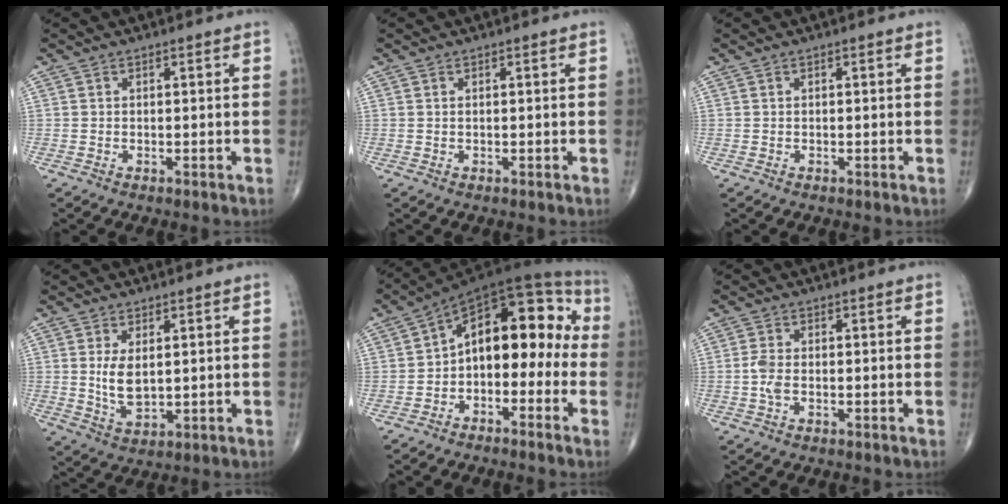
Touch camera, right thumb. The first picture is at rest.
{"total": 0.0}
{"total": 0.0}
{"total": 5.8, "force": [1.0, 3.0, 4.9], "torque": [-0.085, -0.015, 0.028]}
{"total": 14.8, "force": [-1.6, 9.1, 11.6], "torque": [-0.121, 0.065, -0.038]}
{"total": 2.6, "force": [-0.5, 1.3, 2.2], "torque": [-0.054, 0.002, -0.015]}